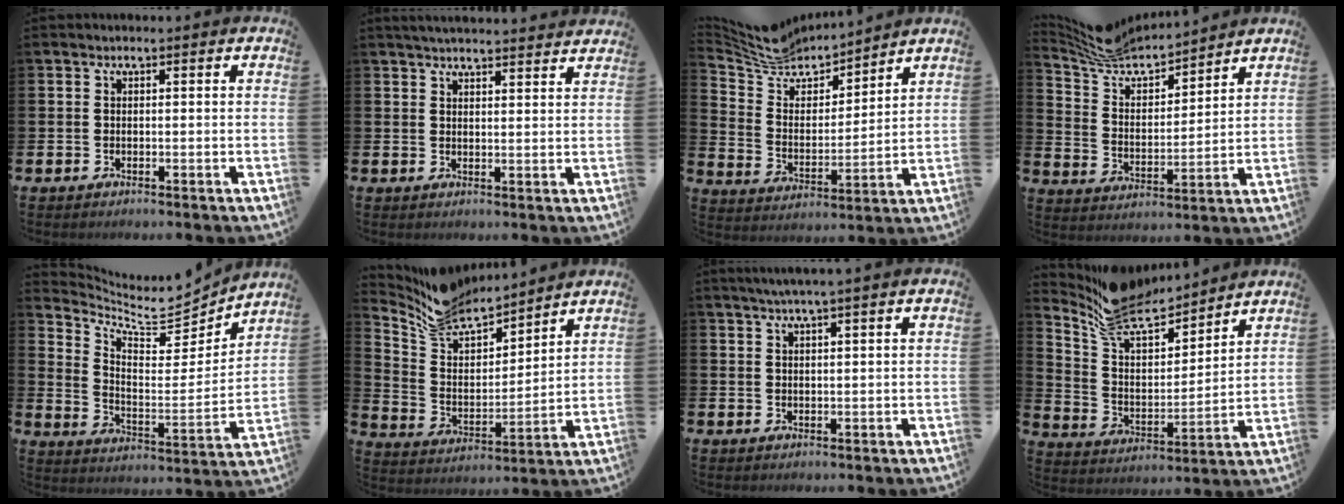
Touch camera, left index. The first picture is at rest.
{"total": 3.7, "force": [3.7, -0.1, 0.3], "torque": [-0.013, -0.017, 0.067]}
{"total": 8.0, "force": [7.5, 2.5, 0.9], "torque": [-0.066, -0.053, 0.138]}
{"total": 7.4, "force": [7.0, 2.1, 1.3], "torque": [-0.068, -0.045, 0.125]}
{"total": 8.4, "force": [7.7, 2.5, 2.0], "torque": [-0.070, -0.068, 0.133]}
{"total": 8.9, "force": [8.5, 2.3, 1.3], "torque": [-0.074, -0.065, 0.159]}
{"total": 2.3, "force": [1.9, -0.5, 1.2], "torque": [-0.034, 0.003, 0.036]}
{"total": 10.4, "force": [9.4, 3.5, 2.8], "torque": [-0.108, -0.063, 0.175]}